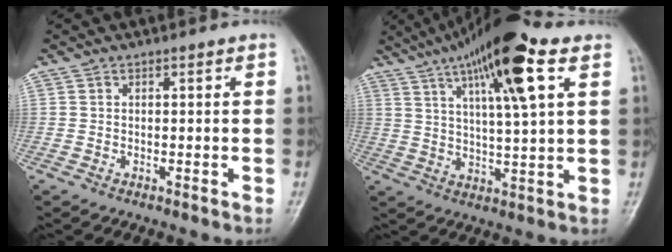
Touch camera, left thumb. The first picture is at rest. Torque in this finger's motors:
{"motor_torque": [0.68, 0.52, 1.64, -1.14, 0.33]}